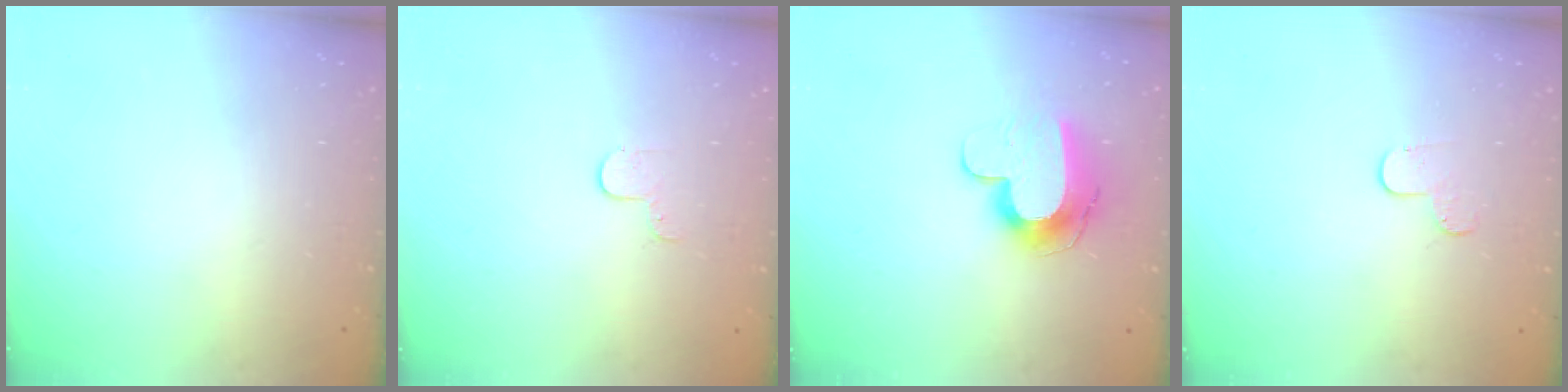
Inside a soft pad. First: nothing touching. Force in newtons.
{"total": 2.9, "press": 2.9, "slide": 0.3}
{"total": 11.0, "press": 10.9, "slide": 0.8}
{"total": 4.0, "press": 4.0, "slide": 0.4}